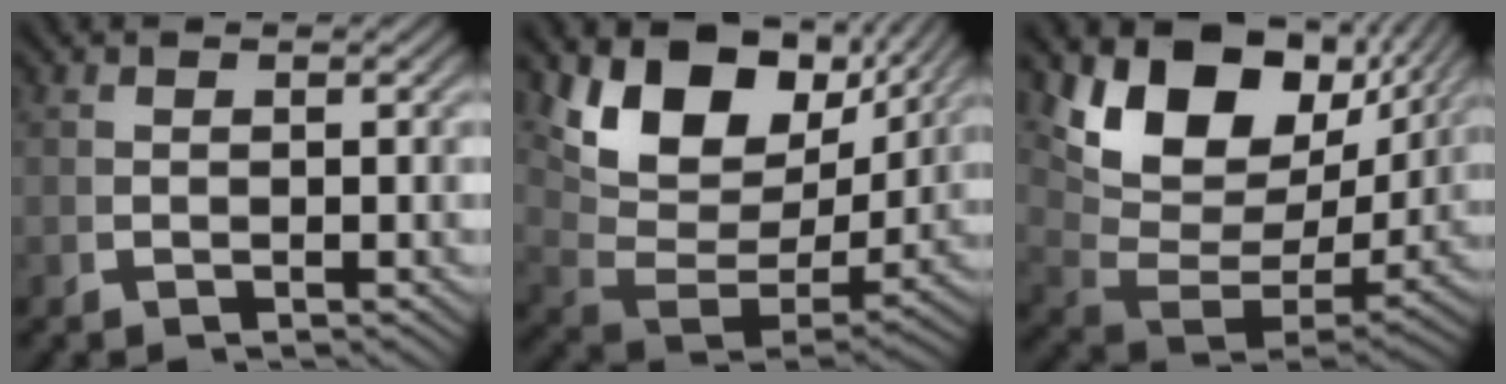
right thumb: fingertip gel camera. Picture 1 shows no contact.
{"total": 11.8, "force": [3.4, 7.2, 8.7], "torque": [-0.170, -0.017, 0.062]}
{"total": 13.2, "force": [2.9, 8.5, 9.7], "torque": [-0.188, -0.023, 0.054]}